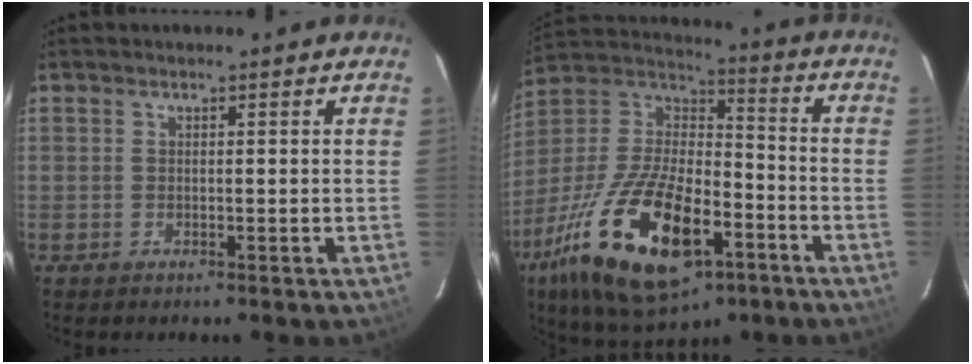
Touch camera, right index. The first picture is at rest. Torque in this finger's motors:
{"motor_torque": [2.12, -0.02, 1.05, 0.21]}